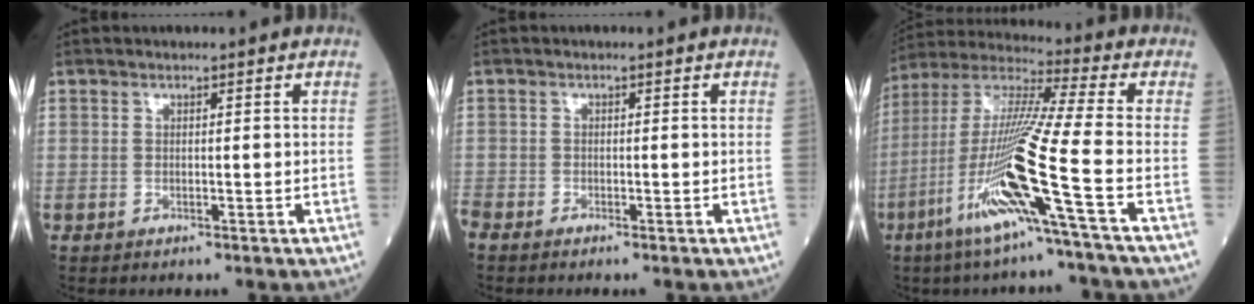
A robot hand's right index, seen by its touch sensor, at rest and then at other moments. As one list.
[{"total": 1.6, "force": [-1.5, 0.3, 0.4], "torque": [-0.013, -0.004, -0.028]}, {"total": 17.8, "force": [-6.9, -1.9, 16.2], "torque": [-0.335, -0.023, -0.141]}]